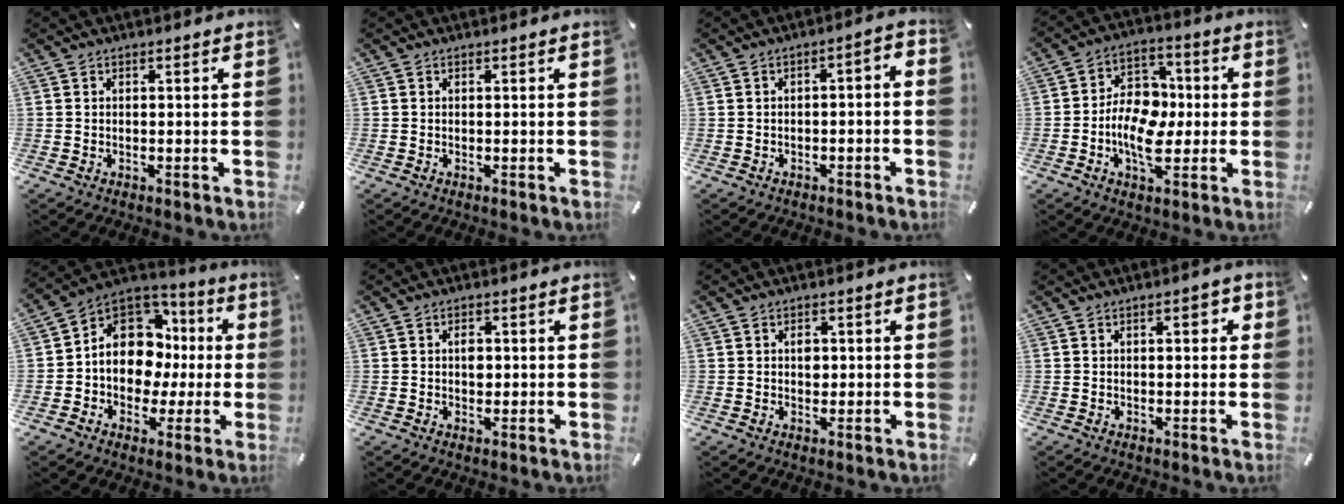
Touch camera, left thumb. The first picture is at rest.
{"total": 0.0}
{"total": 3.5, "force": [-2.3, 1.3, 2.3], "torque": [-0.036, 0.018, -0.045]}
{"total": 12.4, "force": [-2.5, 8.9, 8.3], "torque": [-0.160, 0.017, -0.043]}
{"total": 12.7, "force": [1.6, 11.1, 6.1], "torque": [-0.111, -0.017, 0.038]}
{"total": 2.5, "force": [0.1, 1.8, 1.7], "torque": [-0.019, -0.001, -0.003]}
{"total": 2.6, "force": [0.2, 2.0, 1.6], "torque": [-0.010, -0.005, -0.003]}
{"total": 3.3, "force": [0.8, 1.5, 2.8], "torque": [-0.041, 0.003, 0.007]}